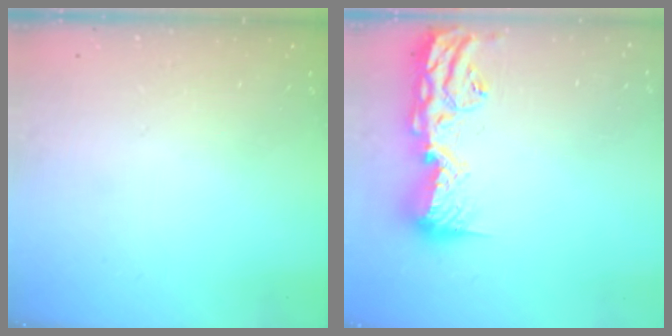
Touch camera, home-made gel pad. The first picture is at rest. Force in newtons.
{"total": 16.3, "press": 15.9, "slide": 3.5}